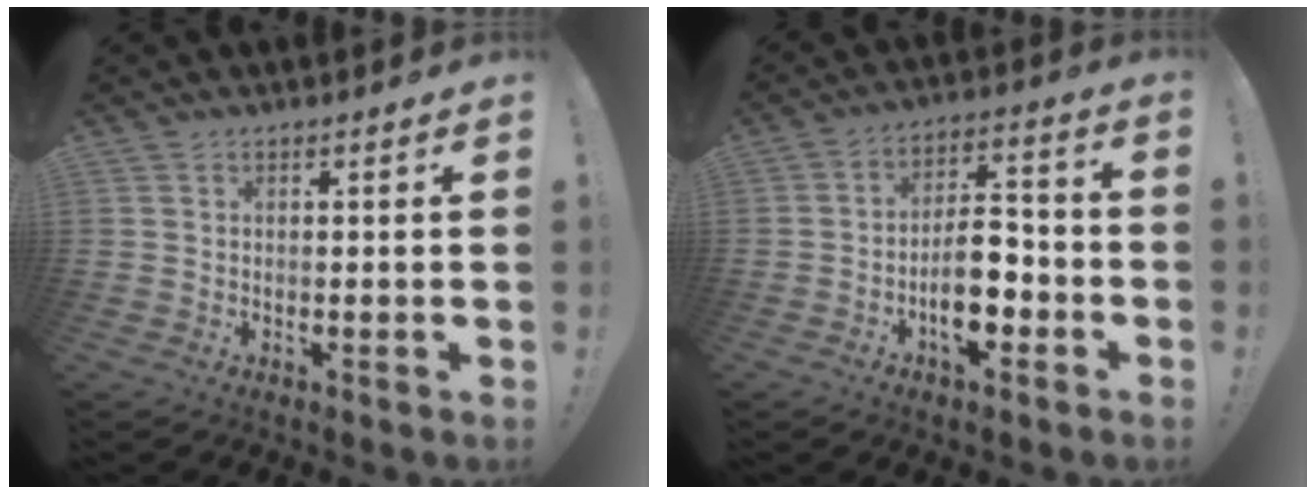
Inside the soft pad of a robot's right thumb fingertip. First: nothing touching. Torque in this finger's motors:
{"motor_torque": [1.96, 1.35, 0.87, -0.98, 0.02]}